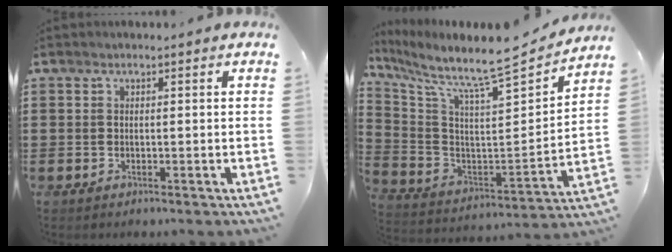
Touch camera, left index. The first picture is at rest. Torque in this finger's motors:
{"motor_torque": [2.14, 0.00, 0.71, 0.15]}